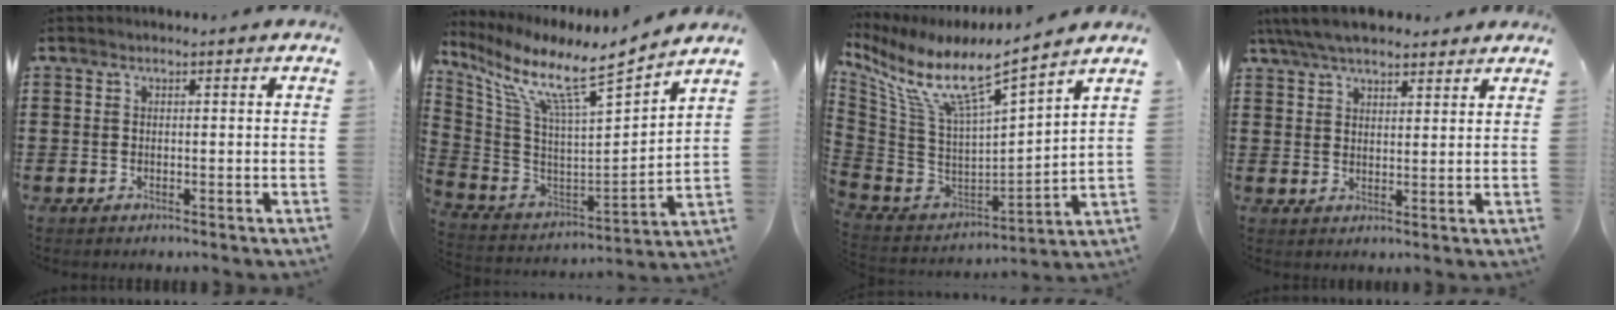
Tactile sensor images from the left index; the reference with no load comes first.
{"total": 9.5, "force": [7.4, 0.8, 6.0], "torque": [-0.148, -0.060, 0.116]}
{"total": 8.6, "force": [6.1, 0.8, 6.0], "torque": [-0.142, -0.059, 0.098]}
{"total": 6.3, "force": [5.5, 1.5, 2.6], "torque": [-0.065, -0.007, 0.103]}